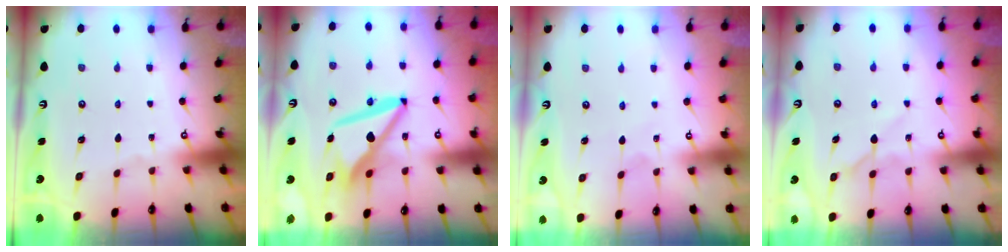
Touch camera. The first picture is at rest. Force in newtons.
{"total": 11.9, "press": 11.8, "slide": 1.4}
{"total": 3.4, "press": 3.4, "slide": 0.3}
{"total": 6.1, "press": 6.1, "slide": 0.6}